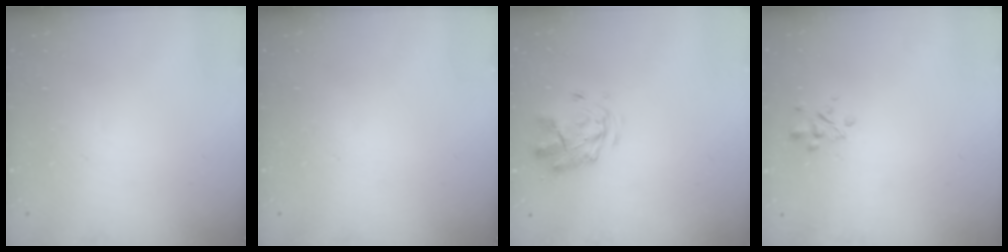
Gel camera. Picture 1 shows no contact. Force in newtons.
{"total": 0.0}
{"total": 2.8, "press": 2.5, "slide": 1.4}
{"total": 2.3, "press": 2.3, "slide": 0.3}